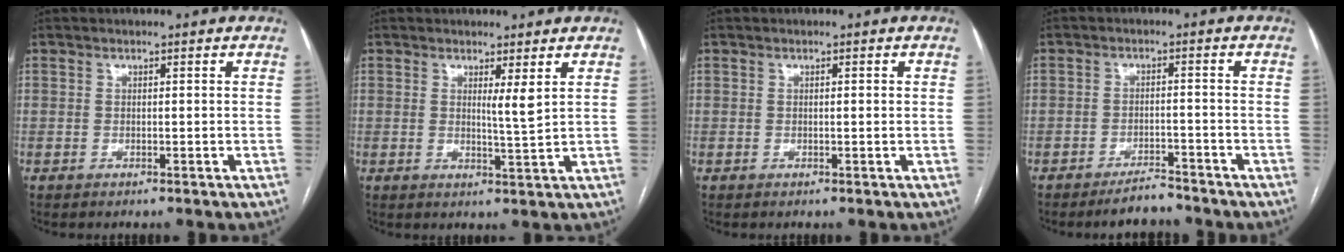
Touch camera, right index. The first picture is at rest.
{"total": 2.7, "force": [1.2, -0.3, 2.4], "torque": [-0.043, -0.013, 0.022]}
{"total": 0.6, "force": [0.1, 0.1, 0.6], "torque": [-0.011, 0.001, 0.002]}
{"total": 4.0, "force": [-3.7, 0.9, 1.2], "torque": [-0.019, -0.004, -0.059]}